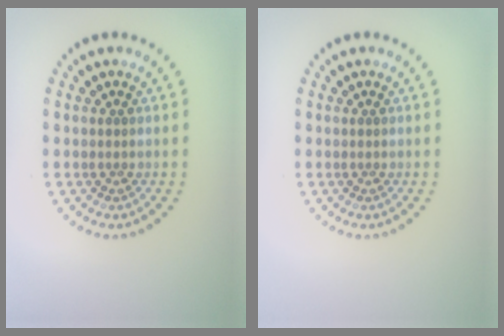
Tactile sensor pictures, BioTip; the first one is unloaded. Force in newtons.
{"total": 0.0}